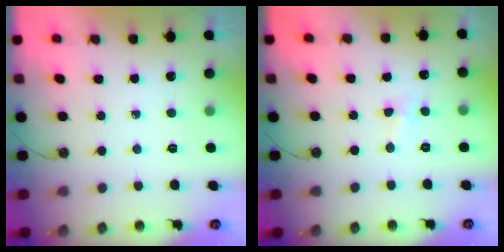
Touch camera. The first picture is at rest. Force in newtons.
{"total": 2.4, "press": 2.3, "slide": 0.4}